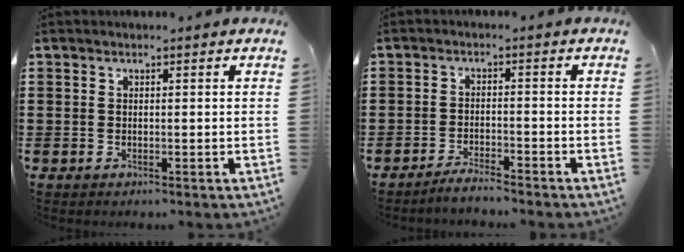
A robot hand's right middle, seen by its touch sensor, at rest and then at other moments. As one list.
[{"total": 2.5, "force": [-2.5, 0.0, 0.7], "torque": [-0.015, 0.002, -0.048]}]